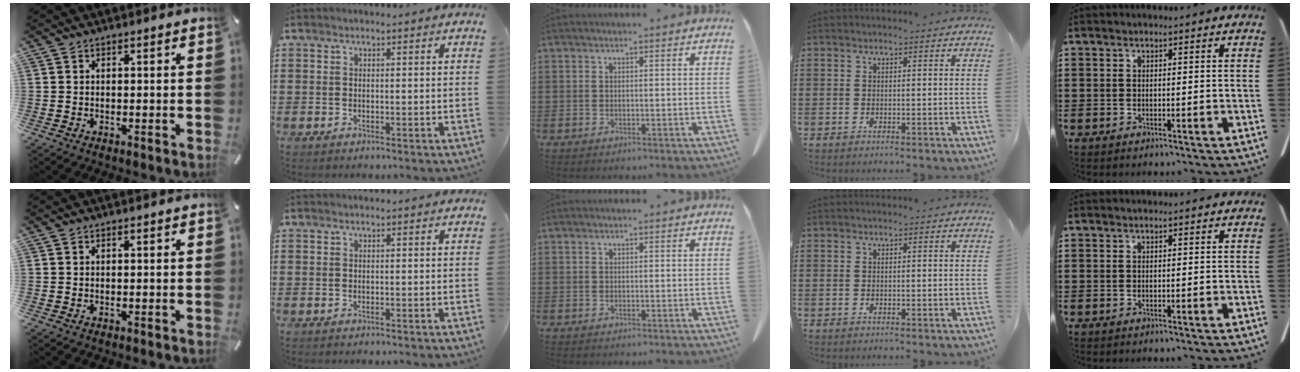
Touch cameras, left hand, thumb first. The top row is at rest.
{}